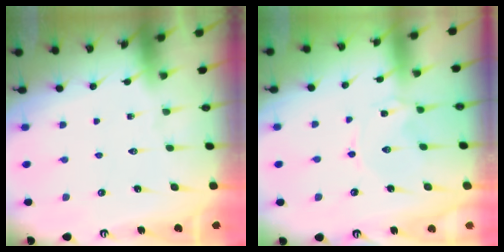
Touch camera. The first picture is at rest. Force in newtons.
{"total": 0.0}